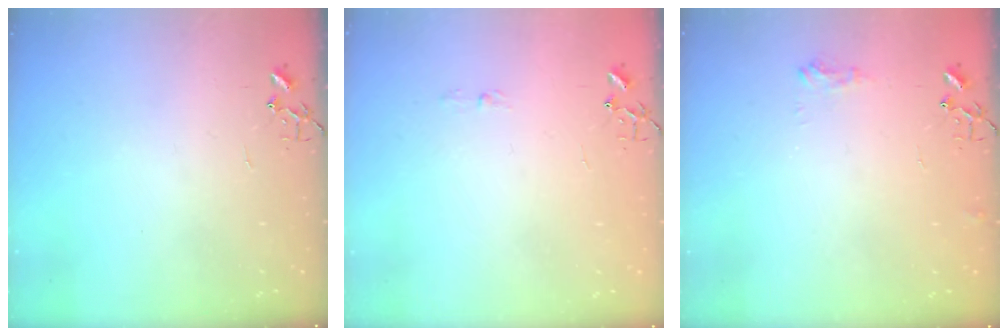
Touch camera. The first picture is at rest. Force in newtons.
{"total": 2.9, "press": 2.9, "slide": 0.4}
{"total": 7.2, "press": 7.1, "slide": 1.0}